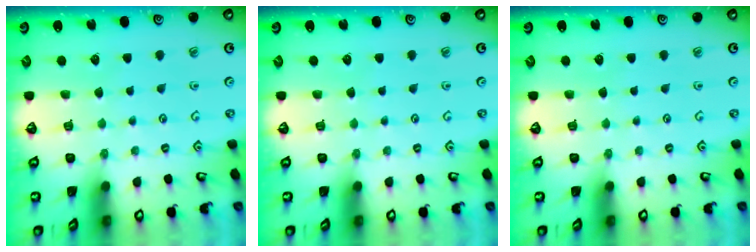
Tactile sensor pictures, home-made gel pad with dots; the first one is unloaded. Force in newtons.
{"total": 0.0}
{"total": 0.0}